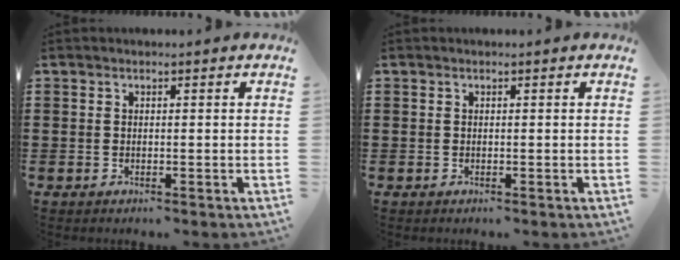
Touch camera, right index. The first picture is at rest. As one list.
[{"total": 0.0}]